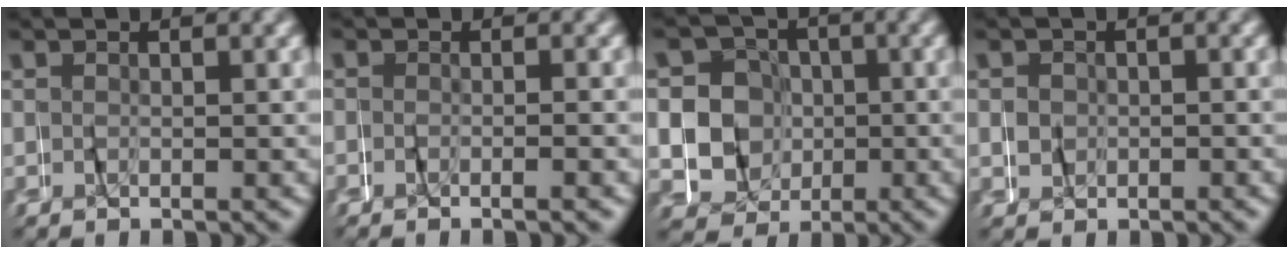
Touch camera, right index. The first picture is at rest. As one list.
[{"total": 1.4, "force": [-1.3, -0.4, 0.3], "torque": [-0.015, 0.001, -0.025]}, {"total": 12.4, "force": [-0.6, 12.0, 3.2], "torque": [-0.119, -0.036, -0.014]}, {"total": 1.0, "force": [-0.2, 0.9, -0.2], "torque": [0.000, -0.001, -0.002]}]